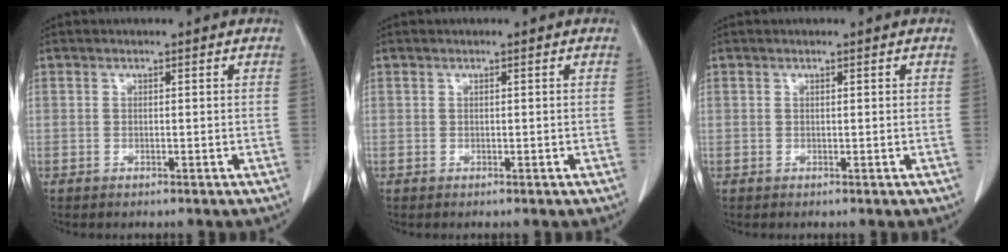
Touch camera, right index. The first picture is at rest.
{"total": 0.0}
{"total": 0.0}